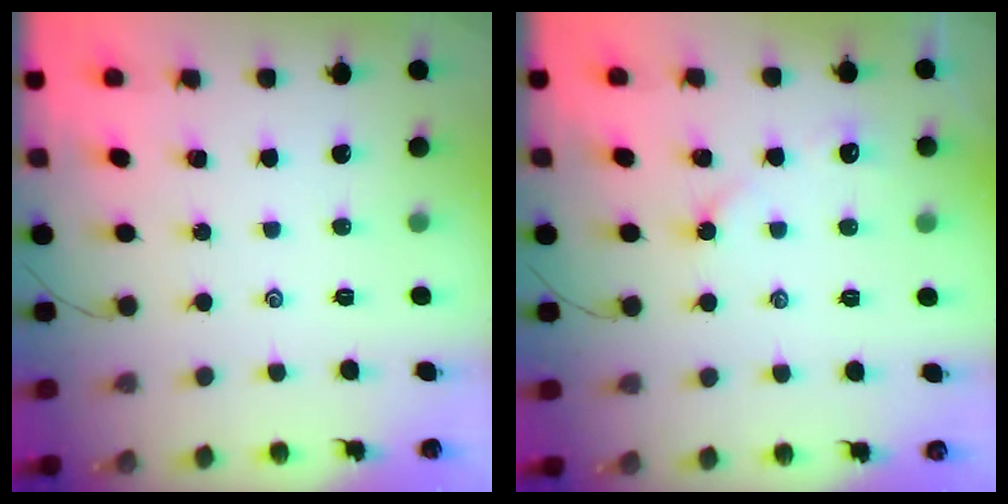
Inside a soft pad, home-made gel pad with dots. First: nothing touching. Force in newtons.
{"total": 2.9, "press": 2.9, "slide": 0.5}